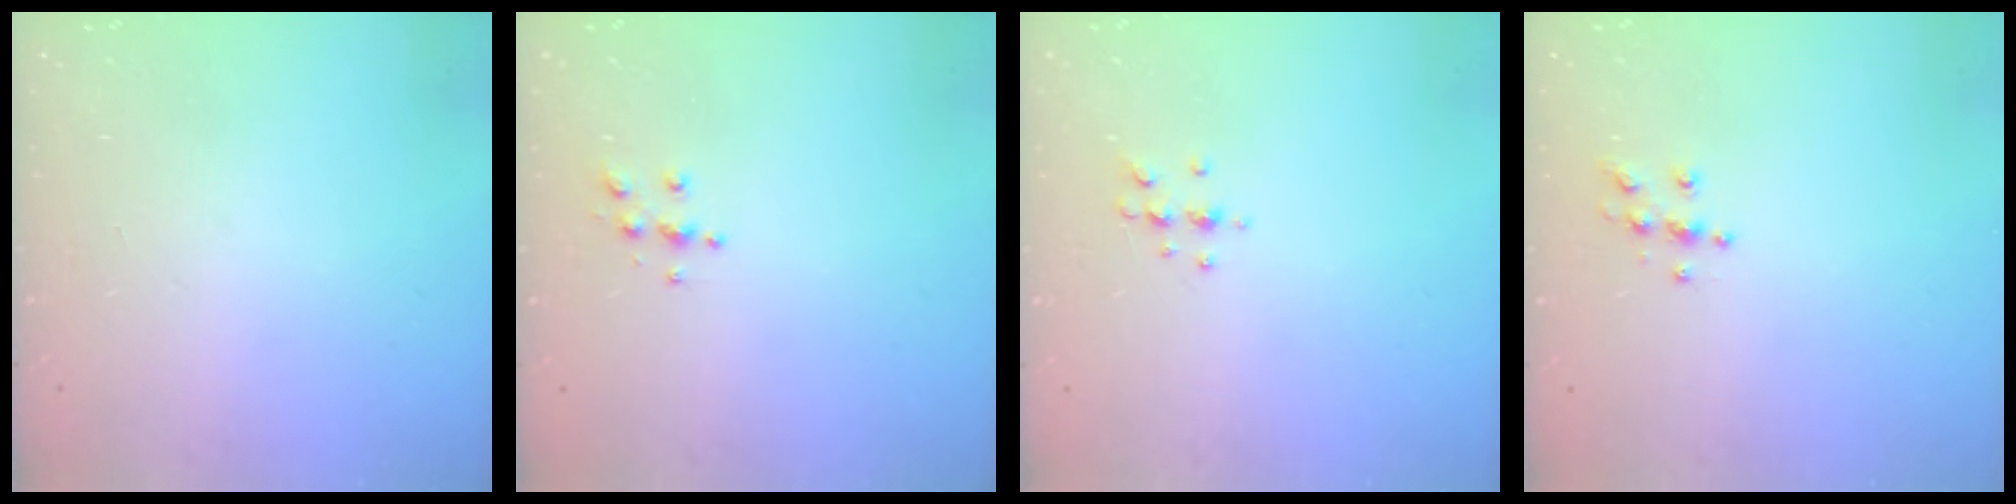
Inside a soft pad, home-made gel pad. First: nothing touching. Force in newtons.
{"total": 4.9, "press": 4.9, "slide": 0.5}
{"total": 5.6, "press": 5.4, "slide": 1.5}
{"total": 6.2, "press": 6.1, "slide": 0.6}